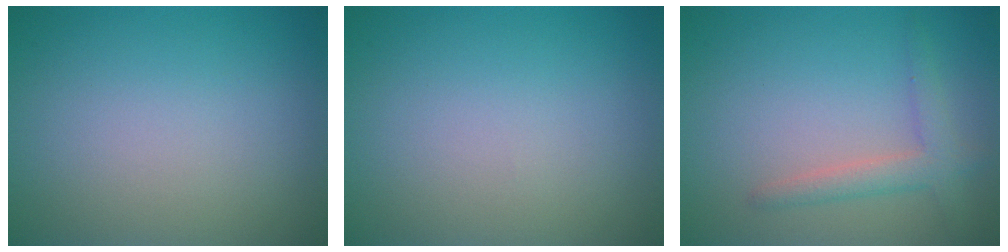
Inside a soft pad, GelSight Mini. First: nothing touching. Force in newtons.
{"total": 0.0}
{"total": 2.5, "press": 2.5, "slide": 0.1}